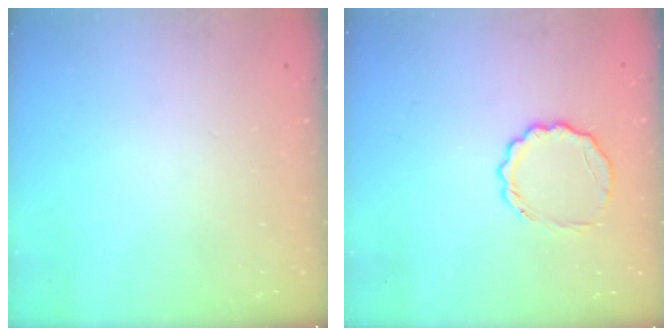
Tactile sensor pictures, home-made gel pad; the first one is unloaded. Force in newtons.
{"total": 6.2, "press": 6.0, "slide": 1.6}